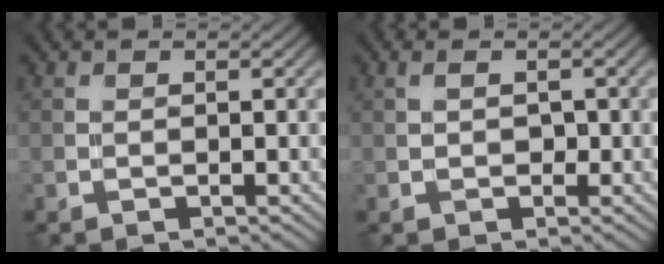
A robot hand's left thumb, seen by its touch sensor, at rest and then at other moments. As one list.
[{"total": 0.0}]